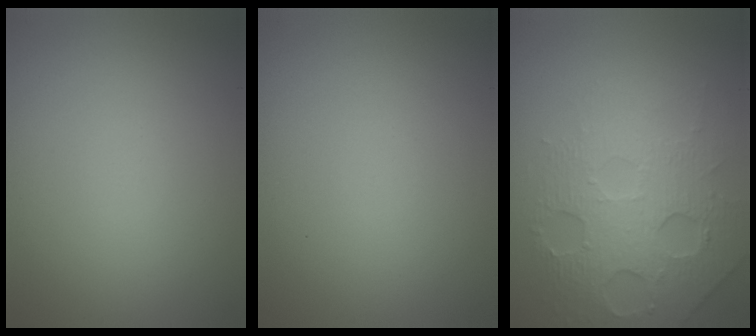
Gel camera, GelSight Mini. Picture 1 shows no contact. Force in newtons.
{"total": 0.0}
{"total": 6.2, "press": 4.7, "slide": 4.1}